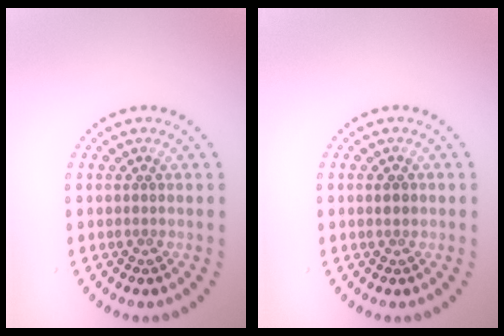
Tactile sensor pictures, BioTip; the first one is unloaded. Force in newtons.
{"total": 0.9, "press": 0.8, "slide": 0.3}